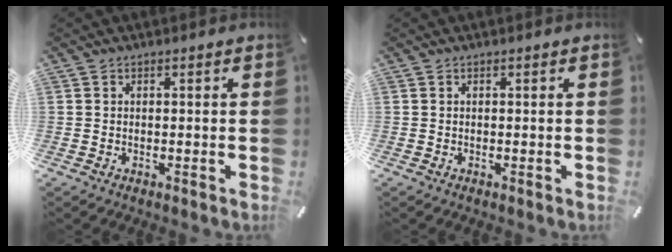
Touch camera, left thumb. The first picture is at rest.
{"total": 0.0}